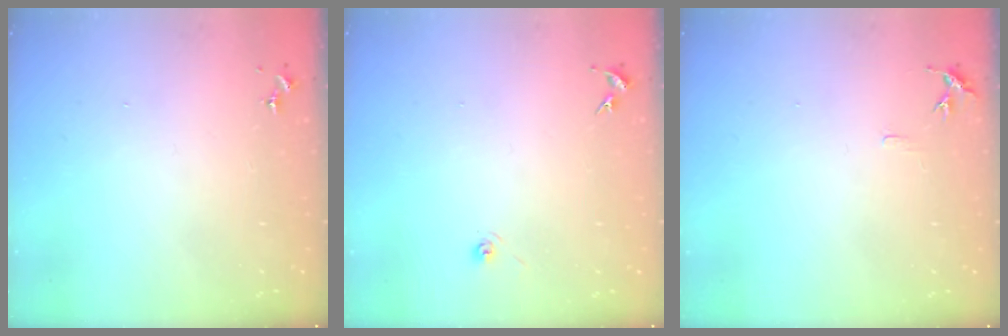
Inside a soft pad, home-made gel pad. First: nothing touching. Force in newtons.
{"total": 3.3, "press": 2.8, "slide": 1.7}
{"total": 5.0, "press": 4.9, "slide": 0.5}